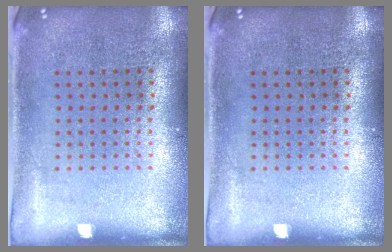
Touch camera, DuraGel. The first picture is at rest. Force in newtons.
{"total": 0.0}